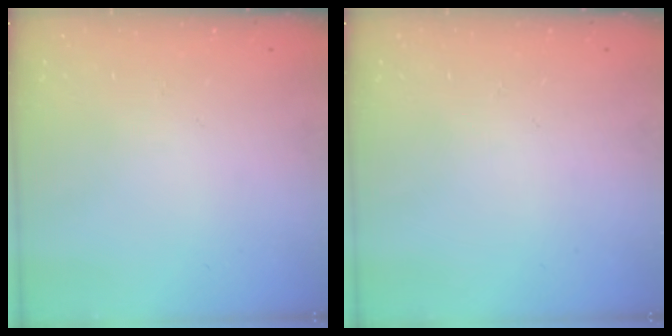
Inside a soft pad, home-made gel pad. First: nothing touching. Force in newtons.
{"total": 0.0}